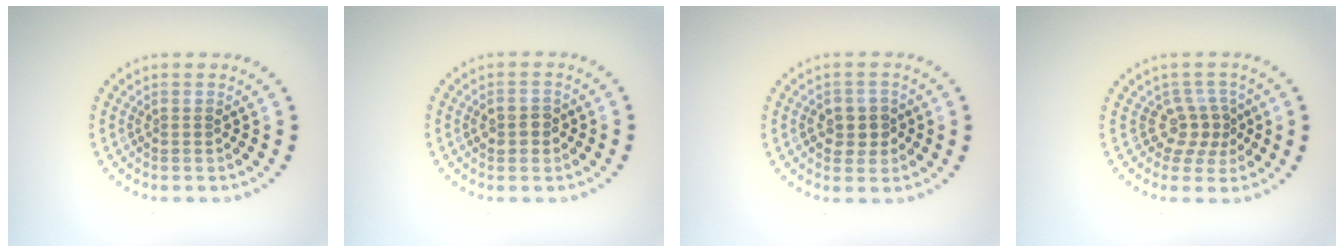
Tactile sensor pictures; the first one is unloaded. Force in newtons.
{"total": 1.8, "press": 1.8, "slide": 0.1}
{"total": 2.5, "press": 2.4, "slide": 0.3}
{"total": 2.8, "press": 1.8, "slide": 2.1}